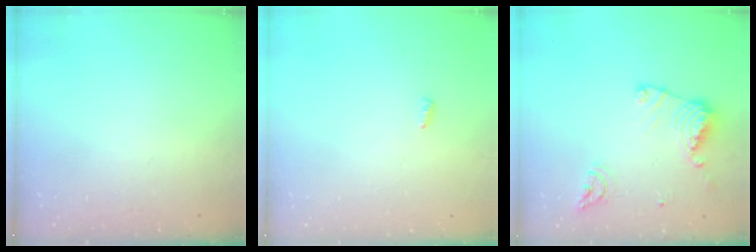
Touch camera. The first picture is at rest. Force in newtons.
{"total": 2.8, "press": 2.8, "slide": 0.4}
{"total": 13.6, "press": 13.5, "slide": 1.5}